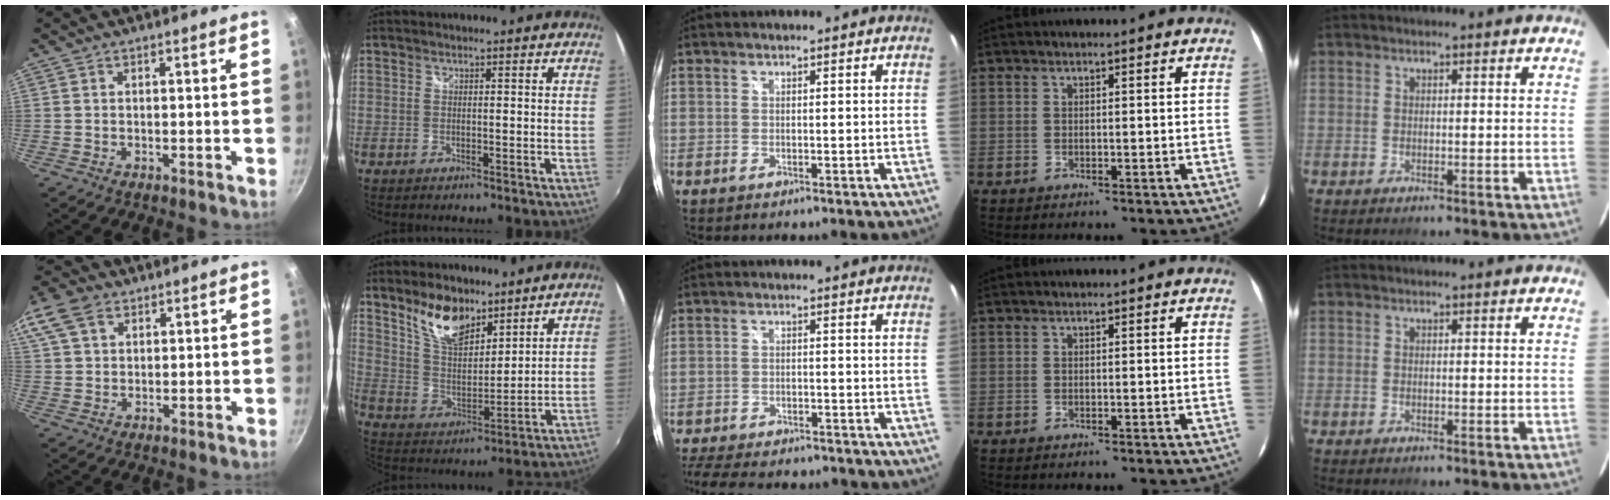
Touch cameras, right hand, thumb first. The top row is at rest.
{"thumb": {"total": 11.6, "force": [5.9, 7.9, 6.2], "torque": [-0.133, 0.022, 0.111]}, "index": {"total": 11.5, "force": [8.1, 5.2, 6.2], "torque": [-0.112, 0.003, 0.156]}, "middle": {"total": 14.2, "force": [-12.1, 4.5, 6.0], "torque": [-0.140, -0.017, -0.181]}}